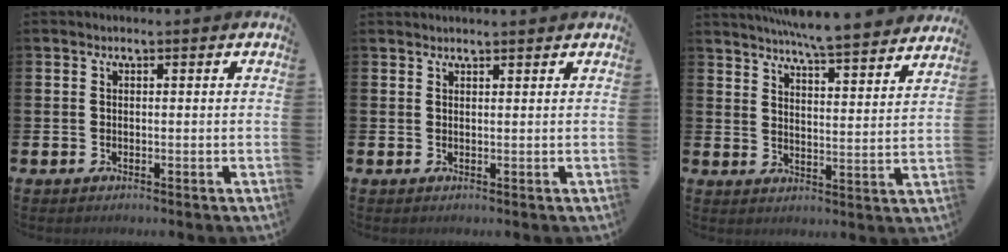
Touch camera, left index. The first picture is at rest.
{"total": 1.1, "force": [1.1, 0.0, 0.0], "torque": [0.007, -0.004, 0.020]}
{"total": 6.9, "force": [6.7, -0.3, 1.6], "torque": [-0.041, -0.052, 0.116]}